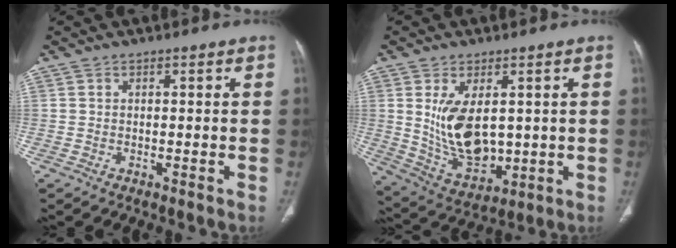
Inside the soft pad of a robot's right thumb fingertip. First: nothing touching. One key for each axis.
{"total": 12.4, "fx": 1.7, "fy": 7.1, "fz": 10.0, "tx": -0.160, "ty": -0.019, "tz": 0.055}